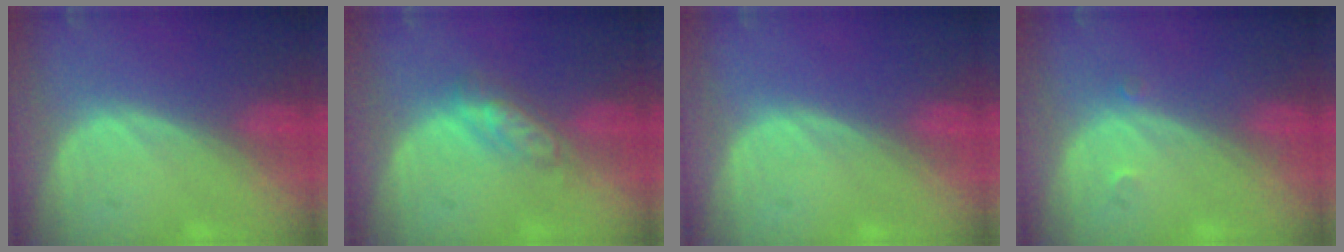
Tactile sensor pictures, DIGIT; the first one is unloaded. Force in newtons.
{"total": 4.6, "press": 4.2, "slide": 2.0}
{"total": 0.0}
{"total": 0.9, "press": 0.7, "slide": 0.5}